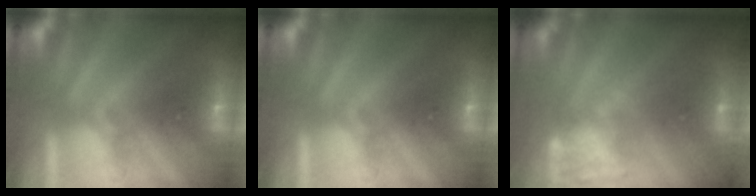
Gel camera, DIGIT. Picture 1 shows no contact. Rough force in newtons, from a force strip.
{"total": 0.0}
{"total": 4.4}